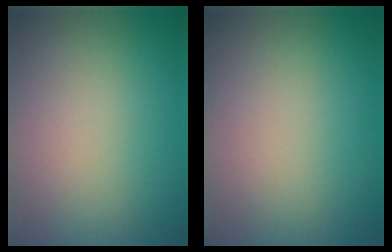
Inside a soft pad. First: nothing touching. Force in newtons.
{"total": 0.0}